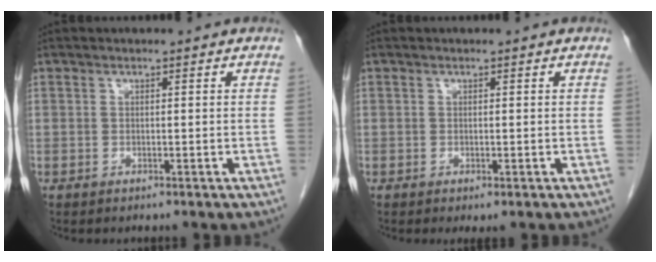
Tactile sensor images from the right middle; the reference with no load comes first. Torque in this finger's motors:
{"motor_torque": [0.71, -0.35, 0.00, 0.01]}